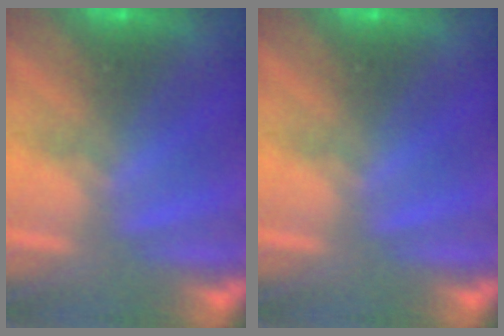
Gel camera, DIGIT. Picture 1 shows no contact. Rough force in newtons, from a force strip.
{"total": 0.0}